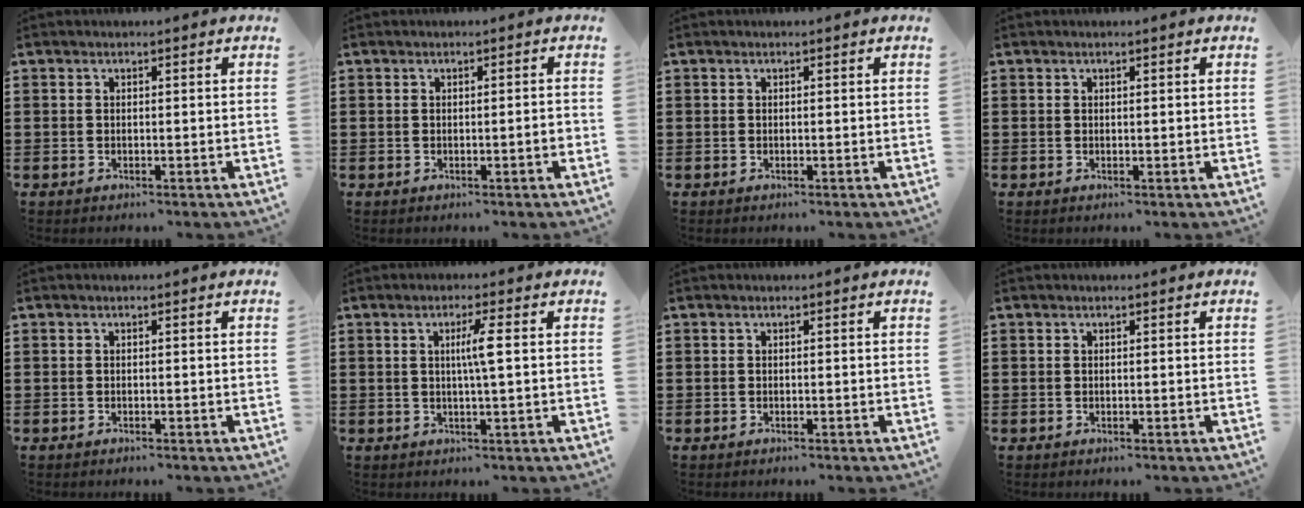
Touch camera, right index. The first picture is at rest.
{"total": 1.3, "force": [-0.3, 0.0, 1.2], "torque": [-0.019, -0.003, -0.006]}
{"total": 0.0}
{"total": 0.0}
{"total": 0.0}
{"total": 3.6, "force": [0.5, -0.2, 3.5], "torque": [-0.067, -0.003, 0.003]}
{"total": 0.0}
{"total": 0.0}